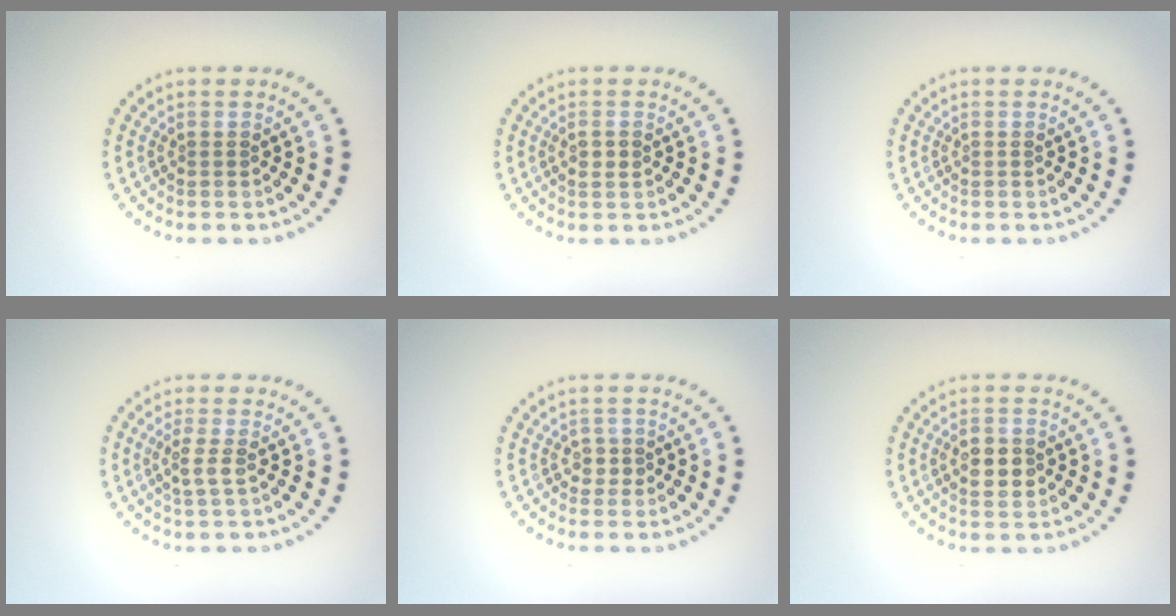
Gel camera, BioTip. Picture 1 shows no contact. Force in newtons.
{"total": 1.1, "press": 1.0, "slide": 0.3}
{"total": 0.0}
{"total": 1.5, "press": 1.3, "slide": 0.6}
{"total": 1.2, "press": 1.0, "slide": 0.7}
{"total": 2.7, "press": 2.7, "slide": 0.1}